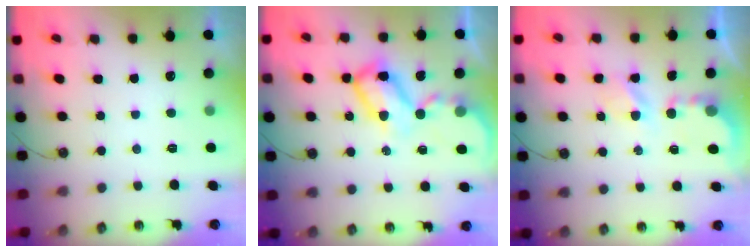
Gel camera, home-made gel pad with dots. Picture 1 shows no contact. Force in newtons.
{"total": 12.4, "press": 12.4, "slide": 1.1}
{"total": 5.9, "press": 5.9, "slide": 0.6}